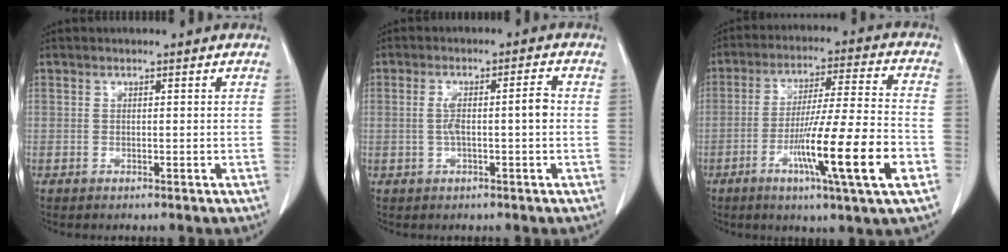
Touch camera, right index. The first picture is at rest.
{"total": 4.9, "force": [-0.2, 0.6, 4.9], "torque": [-0.092, 0.015, -0.001]}
{"total": 16.4, "force": [-6.0, -0.5, 15.2], "torque": [-0.259, -0.017, -0.100]}